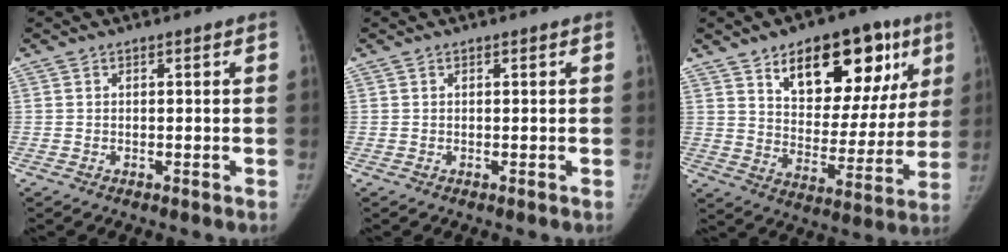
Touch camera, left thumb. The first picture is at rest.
{"total": 0.0}
{"total": 21.8, "force": [11.1, 11.6, 14.8], "torque": [-0.145, -0.035, 0.167]}